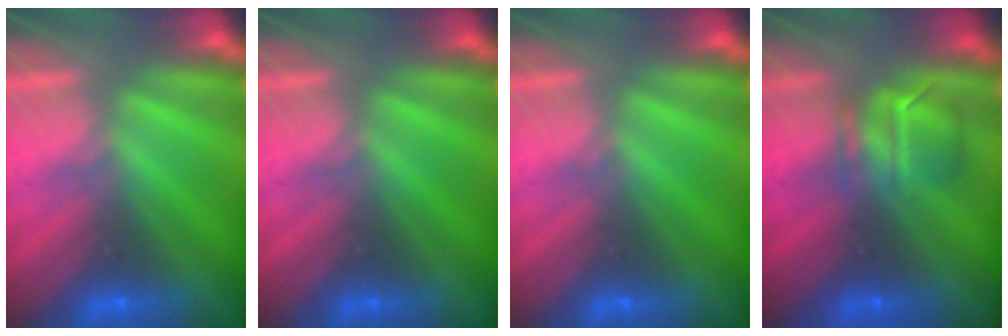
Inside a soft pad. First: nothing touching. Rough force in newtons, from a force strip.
{"total": 0.0}
{"total": 0.0}
{"total": 3.3}